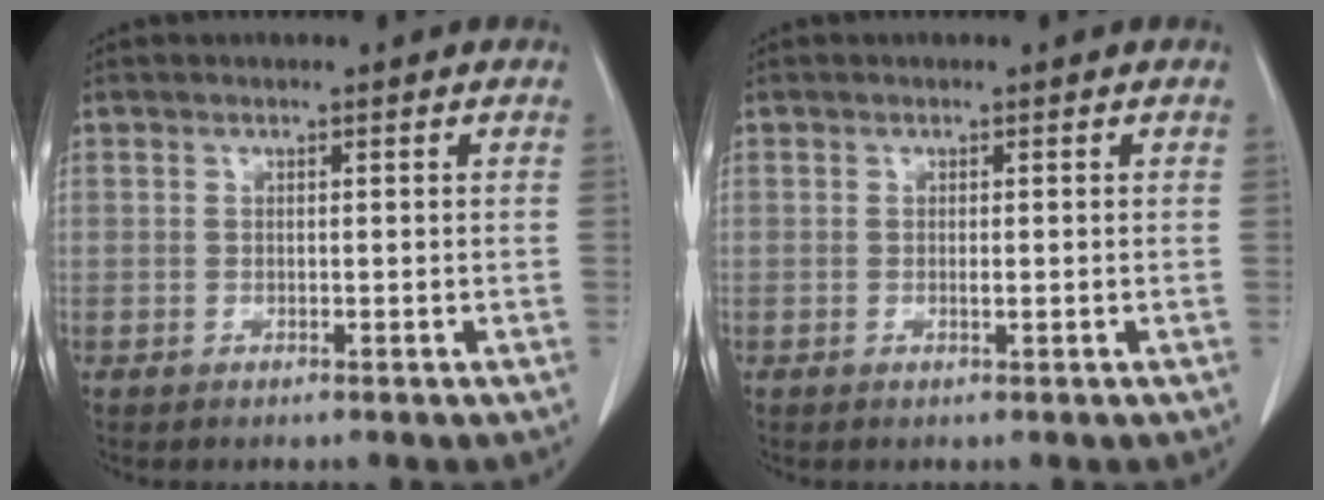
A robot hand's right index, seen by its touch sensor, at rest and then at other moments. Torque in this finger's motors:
{"motor_torque": [0.21, -0.17, 0.02, 0.02]}